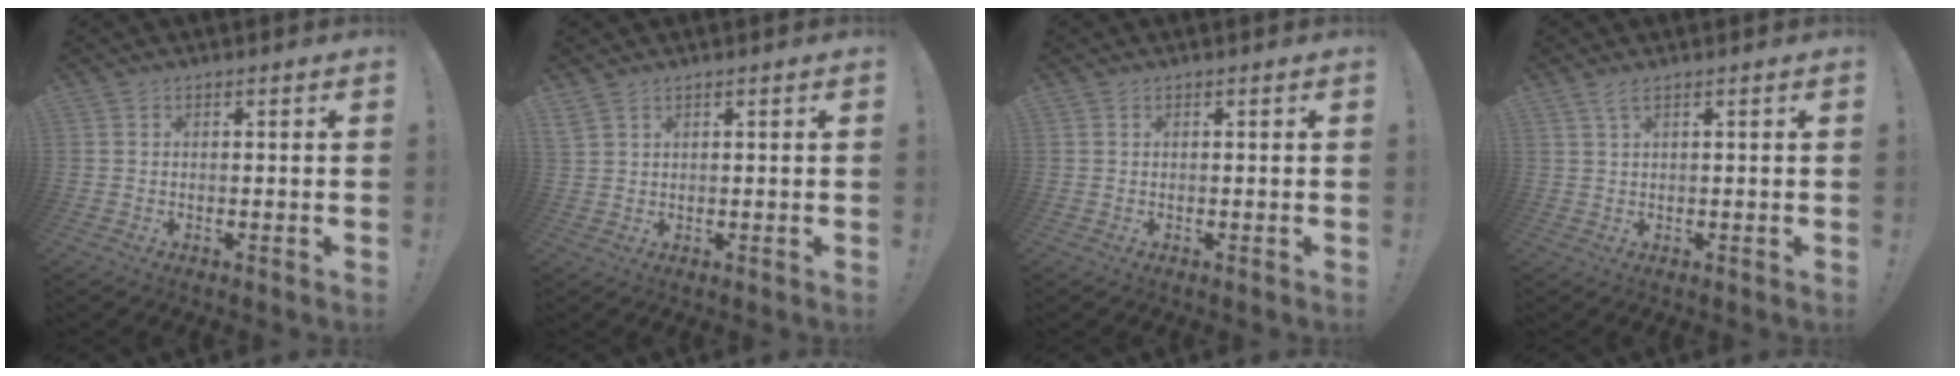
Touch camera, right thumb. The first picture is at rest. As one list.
[{"total": 2.5, "force": [2.0, 0.9, 1.3], "torque": [-0.027, -0.007, 0.038]}, {"total": 0.0}, {"total": 2.2, "force": [1.3, 0.3, 1.8], "torque": [-0.041, 0.002, 0.023]}]